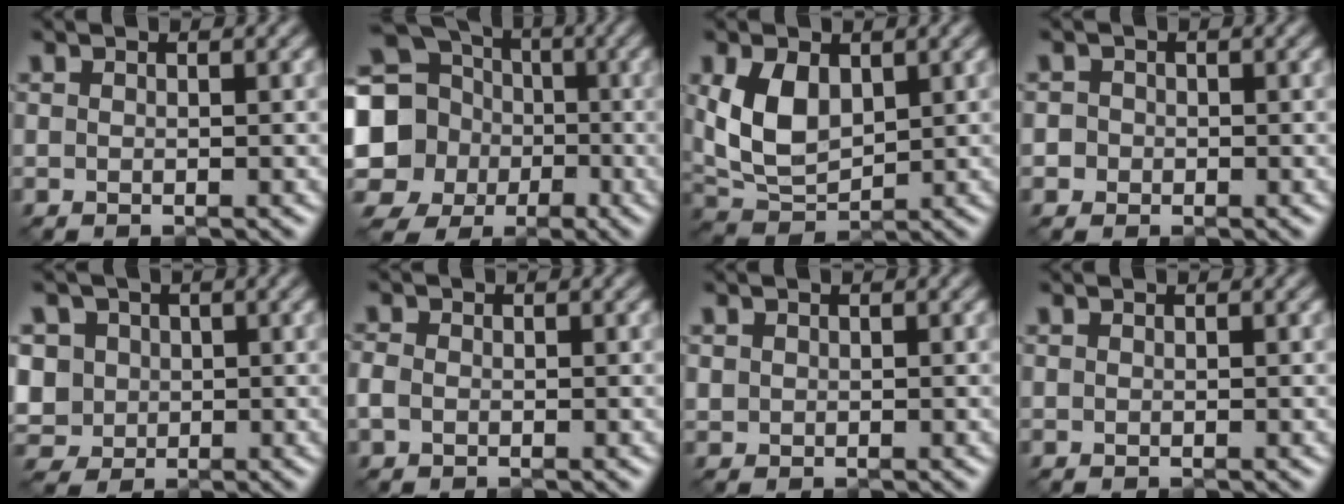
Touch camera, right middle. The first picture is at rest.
{"total": 17.1, "force": [-1.9, 15.9, 6.1], "torque": [-0.180, -0.005, -0.079]}
{"total": 5.3, "force": [1.4, 3.3, 3.9], "torque": [-0.089, 0.003, 0.034]}
{"total": 1.4, "force": [-0.1, 1.4, 0.3], "torque": [0.011, 0.005, -0.010]}
{"total": 6.7, "force": [1.4, 5.9, 2.8], "torque": [-0.061, 0.022, 0.009]}
{"total": 1.2, "force": [-0.4, 1.0, 0.7], "torque": [-0.016, 0.001, -0.011]}
{"total": 0.6, "force": [0.2, 0.6, 0.1], "torque": [0.002, -0.002, 0.007]}
{"total": 0.0}